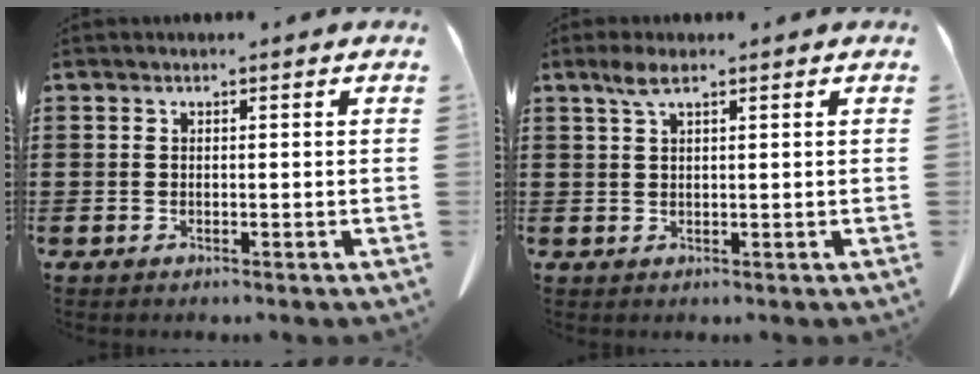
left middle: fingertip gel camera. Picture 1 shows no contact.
{"total": 2.8, "force": [1.6, 0.7, 2.2], "torque": [-0.048, 0.004, 0.028]}